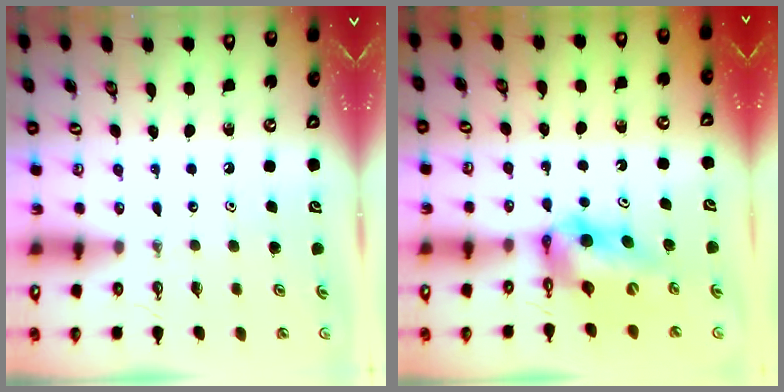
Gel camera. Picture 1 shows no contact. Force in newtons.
{"total": 9.5, "press": 9.5, "slide": 1.0}